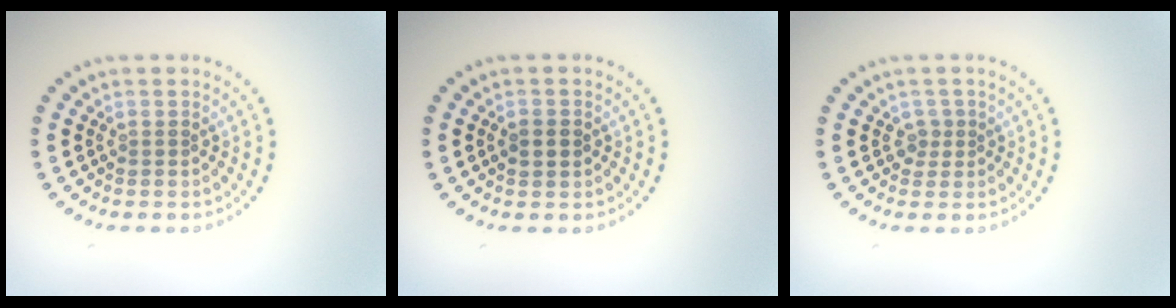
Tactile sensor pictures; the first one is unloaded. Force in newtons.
{"total": 1.9, "press": 1.9, "slide": 0.1}
{"total": 1.2, "press": 0.9, "slide": 0.8}